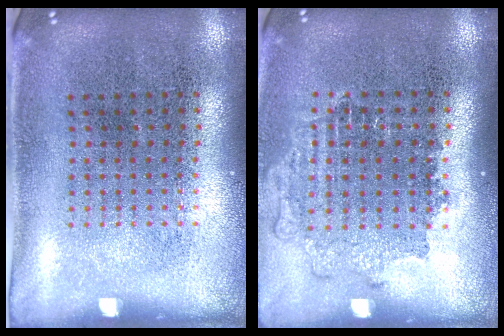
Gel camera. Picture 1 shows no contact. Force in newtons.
{"total": 1.3, "press": 1.1, "slide": 0.6}